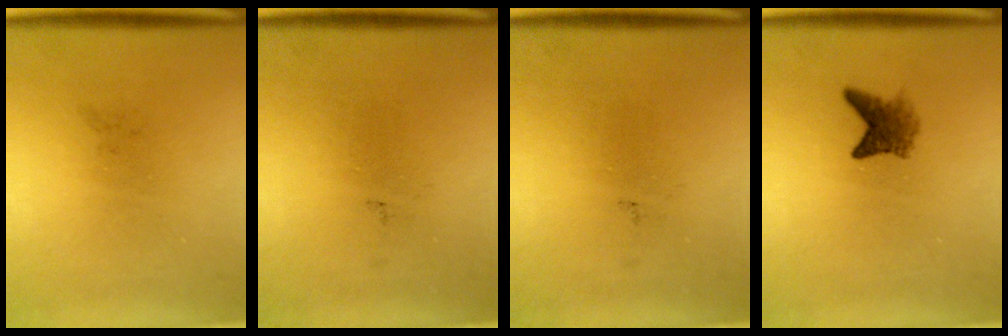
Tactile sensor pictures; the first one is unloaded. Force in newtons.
{"total": 0.0}
{"total": 0.0}
{"total": 2.7}